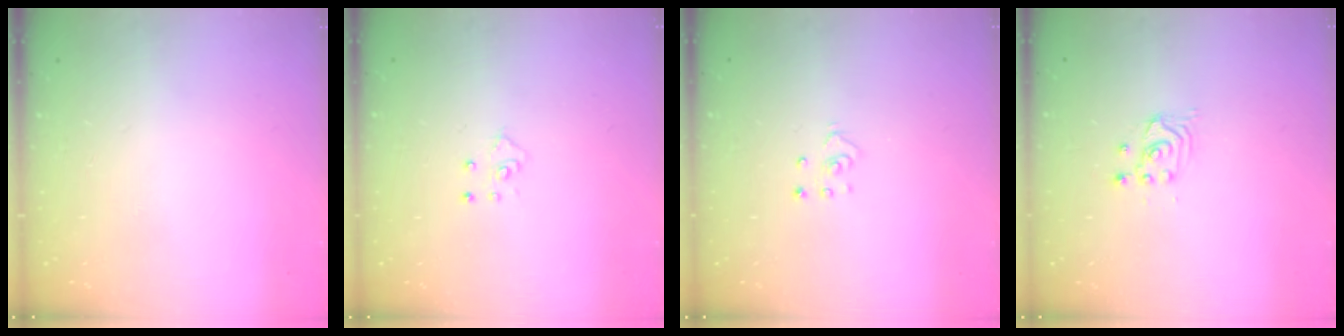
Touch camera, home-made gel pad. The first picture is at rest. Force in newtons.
{"total": 4.2, "press": 4.2, "slide": 0.4}
{"total": 2.8, "press": 2.8, "slide": 0.3}
{"total": 2.4, "press": 2.3, "slide": 0.2}